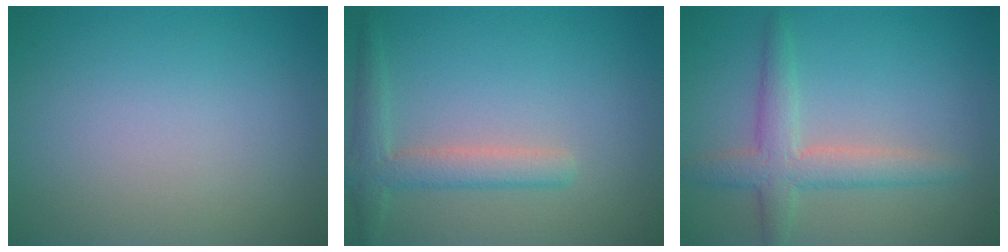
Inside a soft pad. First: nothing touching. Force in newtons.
{"total": 3.0, "press": 3.0, "slide": 0.1}
{"total": 3.7, "press": 3.7, "slide": 0.2}